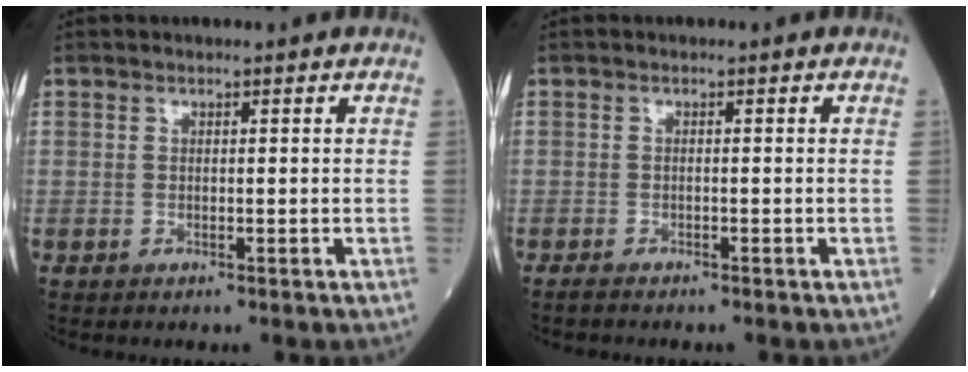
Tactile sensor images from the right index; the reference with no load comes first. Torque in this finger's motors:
{"motor_torque": [-0.10, -0.12, -0.01, 0.01]}